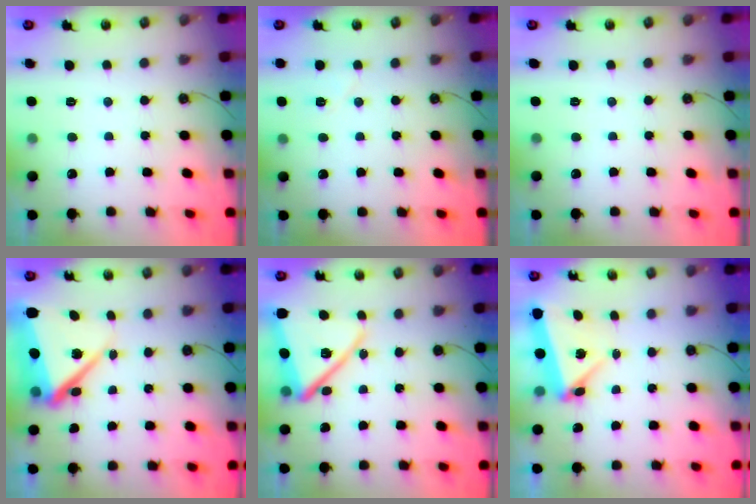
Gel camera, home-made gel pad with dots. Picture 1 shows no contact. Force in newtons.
{"total": 4.4, "press": 3.9, "slide": 2.0}
{"total": 0.0}
{"total": 14.1, "press": 11.3, "slide": 8.5}
{"total": 16.2, "press": 16.1, "slide": 1.3}
{"total": 5.3, "press": 5.3, "slide": 0.2}